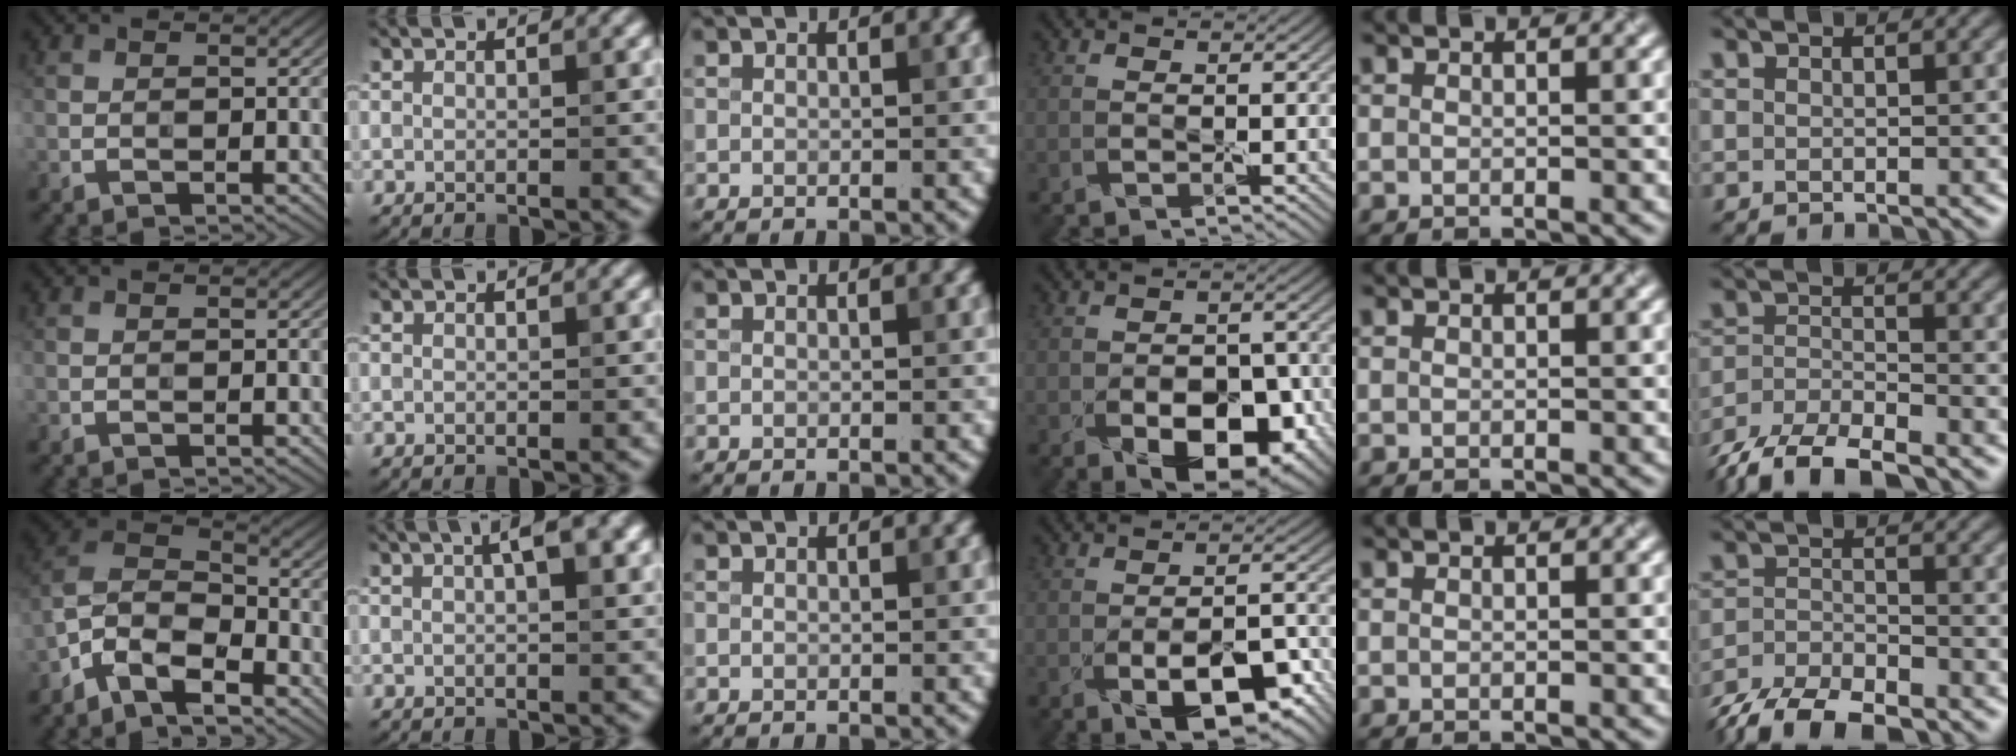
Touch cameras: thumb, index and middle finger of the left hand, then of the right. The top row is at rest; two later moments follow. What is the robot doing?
{"motion": "peel", "object": "velcro strap"}